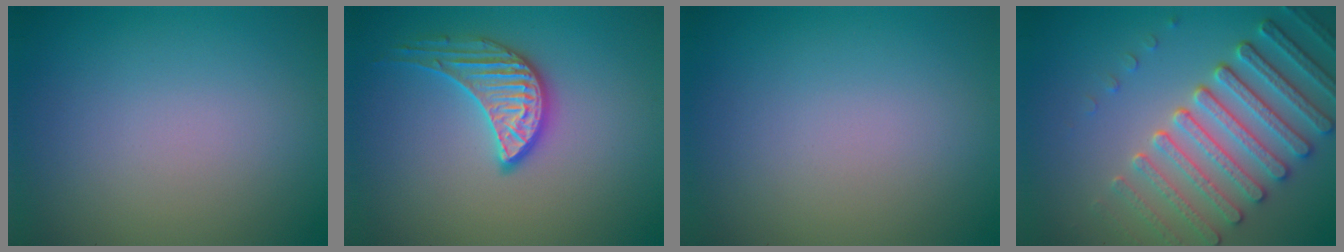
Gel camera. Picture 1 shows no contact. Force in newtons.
{"total": 3.3, "press": 3.2, "slide": 0.9}
{"total": 0.0}
{"total": 6.3, "press": 5.5, "slide": 3.1}